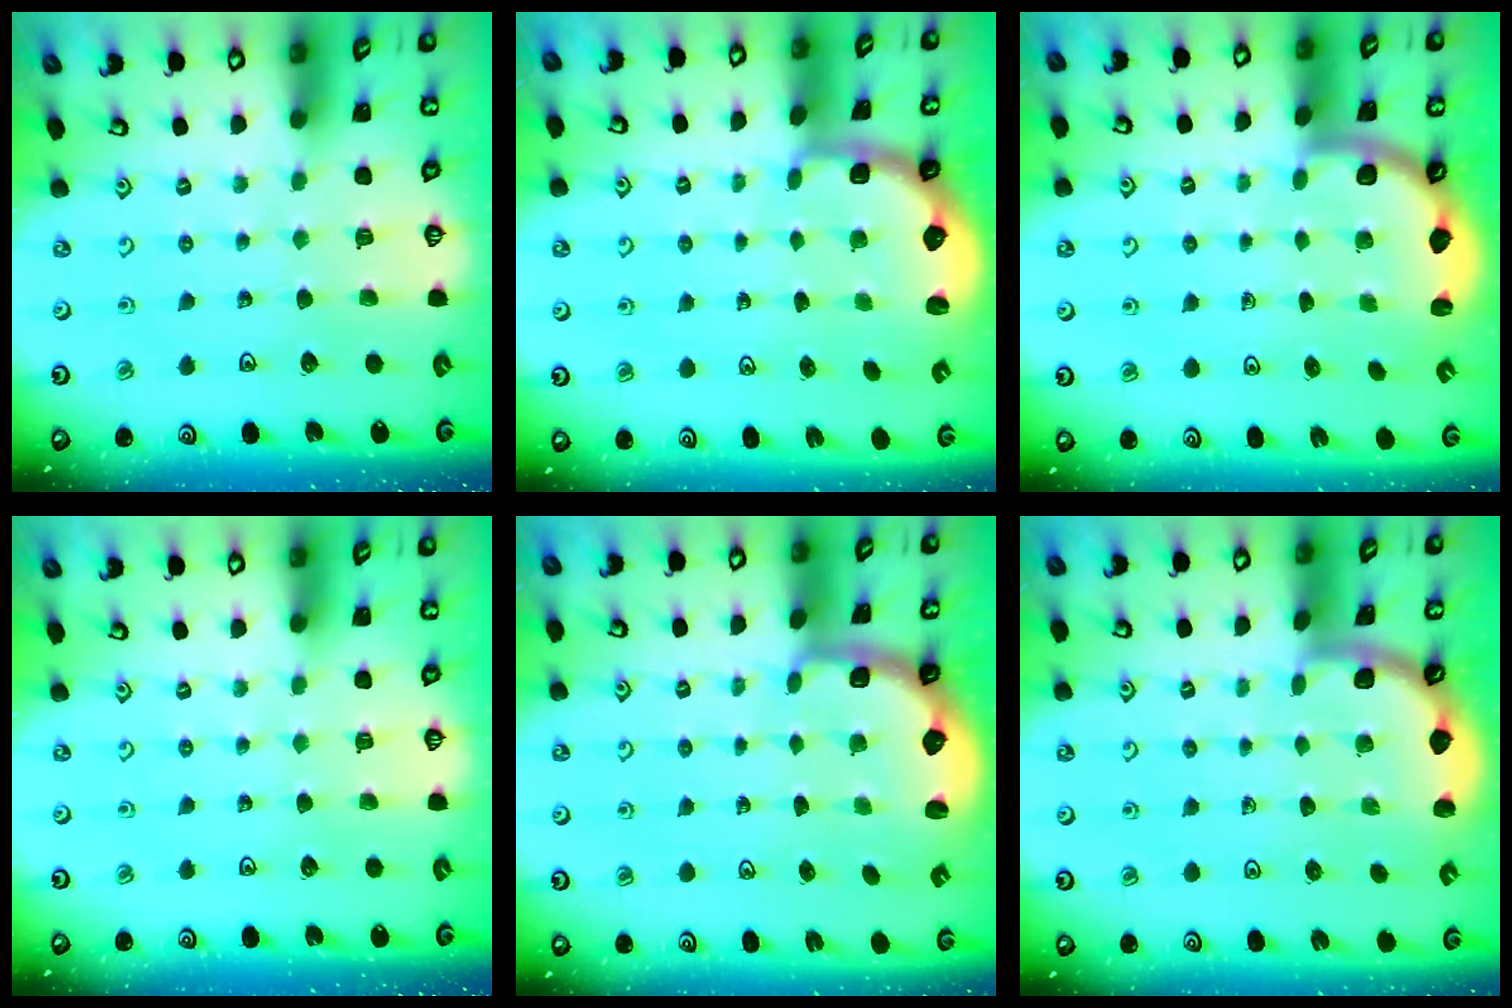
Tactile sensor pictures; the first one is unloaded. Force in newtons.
{"total": 2.3, "press": 1.7, "slide": 1.5}
{"total": 2.4, "press": 2.3, "slide": 0.6}
{"total": 0.0}
{"total": 2.9, "press": 1.8, "slide": 2.2}
{"total": 1.9, "press": 1.9, "slide": 0.0}